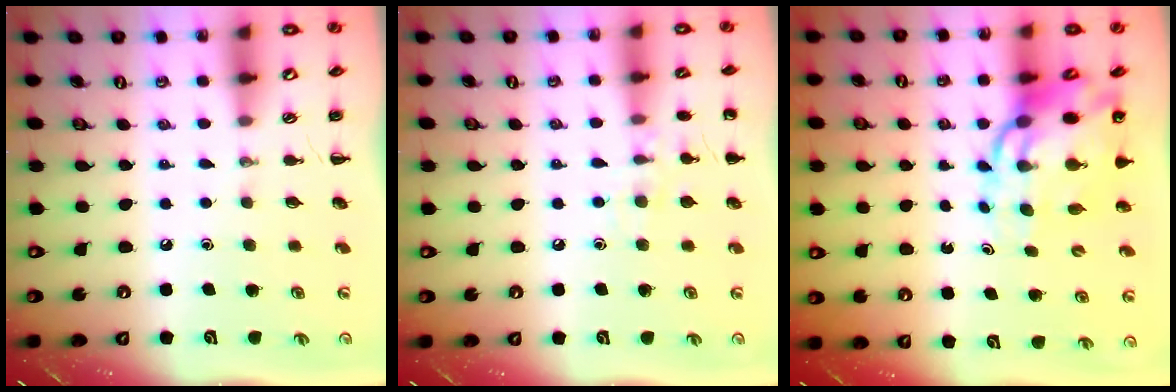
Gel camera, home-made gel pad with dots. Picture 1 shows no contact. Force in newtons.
{"total": 8.7, "press": 8.5, "slide": 1.9}
{"total": 13.0, "press": 12.5, "slide": 3.7}